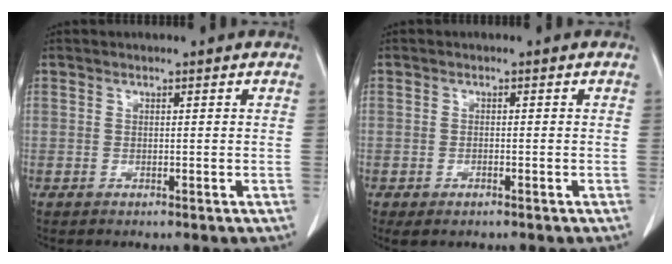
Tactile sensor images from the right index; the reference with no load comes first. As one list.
[{"total": 2.0, "force": [-1.4, 0.8, 1.2], "torque": [-0.022, -0.002, -0.017]}]